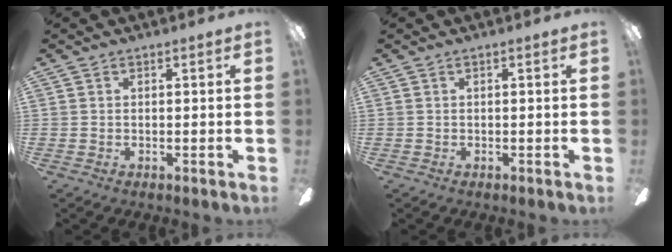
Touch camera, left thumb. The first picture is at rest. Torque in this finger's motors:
{"motor_torque": [0.00, 0.00, 0.00, 0.00, 0.00]}